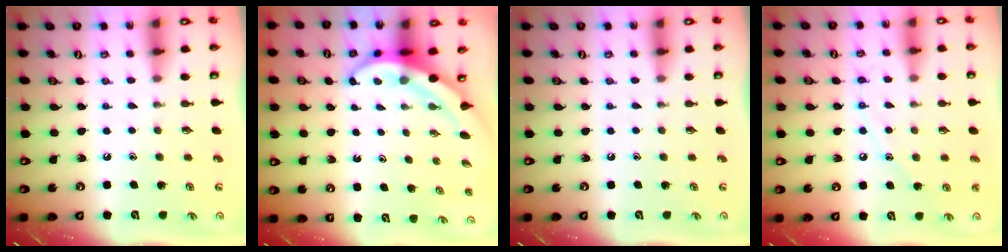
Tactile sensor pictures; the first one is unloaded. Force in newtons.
{"total": 5.8, "press": 5.7, "slide": 1.5}
{"total": 0.0}
{"total": 8.3, "press": 8.3, "slide": 0.7}